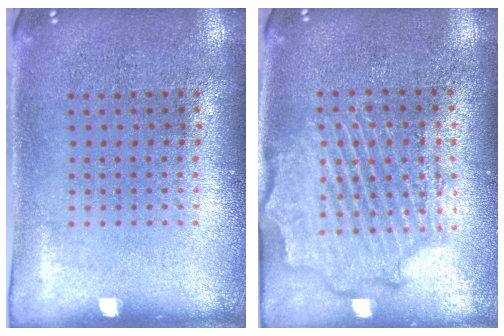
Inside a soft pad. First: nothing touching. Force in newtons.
{"total": 2.3, "press": 2.2, "slide": 0.6}